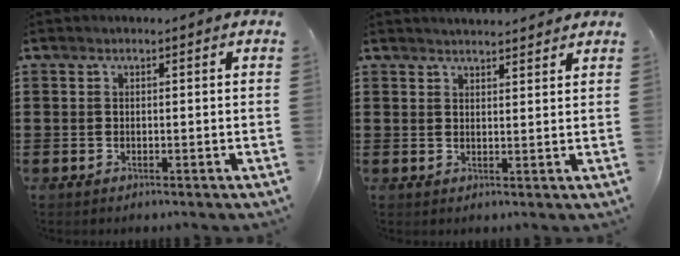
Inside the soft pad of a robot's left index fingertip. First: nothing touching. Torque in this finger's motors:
{"motor_torque": [0.19, 0.07, 0.01, 0.03]}